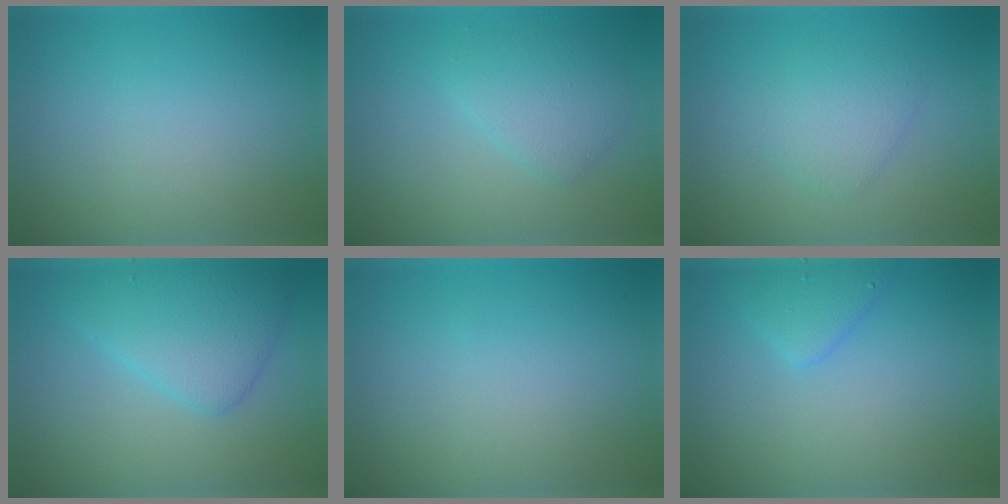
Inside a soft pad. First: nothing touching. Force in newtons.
{"total": 2.7, "press": 2.7, "slide": 0.2}
{"total": 2.2, "press": 2.2, "slide": 0.1}
{"total": 4.6, "press": 4.5, "slide": 0.1}
{"total": 0.0}
{"total": 2.1, "press": 2.1, "slide": 0.1}